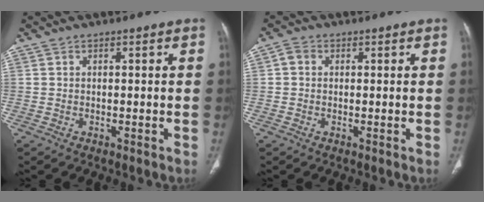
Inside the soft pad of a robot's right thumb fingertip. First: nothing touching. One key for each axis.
{"total": 2.1, "fx": 0.3, "fy": 1.8, "fz": 1.1, "tx": -0.015, "ty": 0.007, "tz": 0.002}